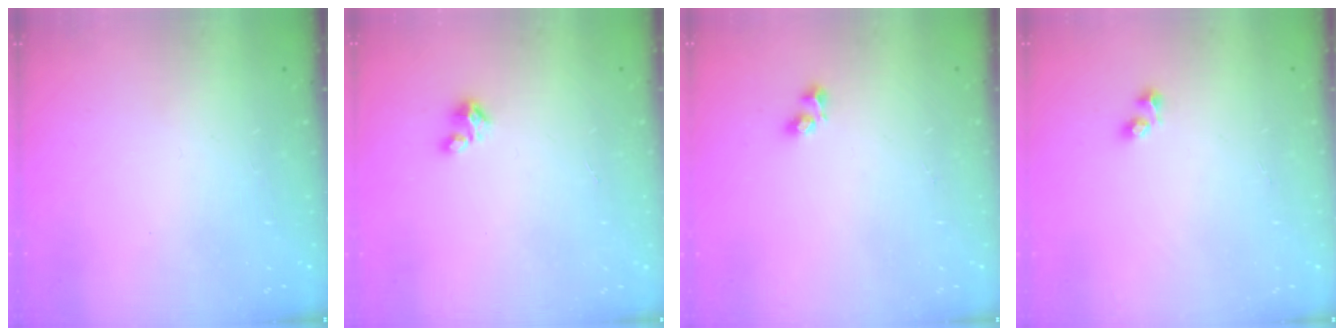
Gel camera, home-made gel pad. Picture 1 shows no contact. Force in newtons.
{"total": 1.6, "press": 1.6, "slide": 0.1}
{"total": 4.6, "press": 4.3, "slide": 1.8}
{"total": 3.0, "press": 2.7, "slide": 1.3}